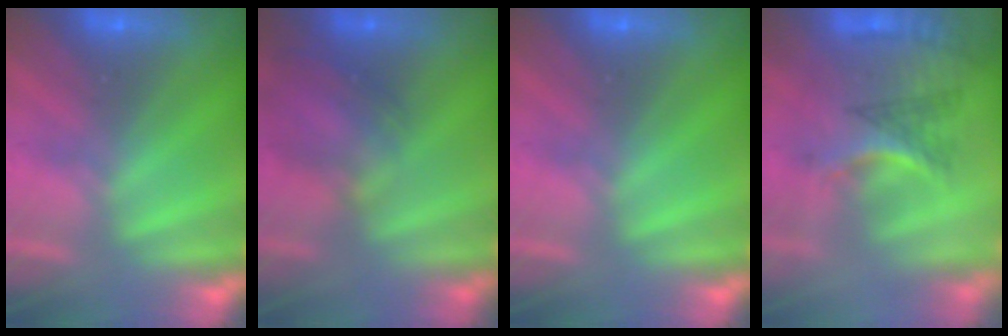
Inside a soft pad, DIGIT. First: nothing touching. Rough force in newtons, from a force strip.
{"total": 2.0}
{"total": 0.0}
{"total": 2.9}